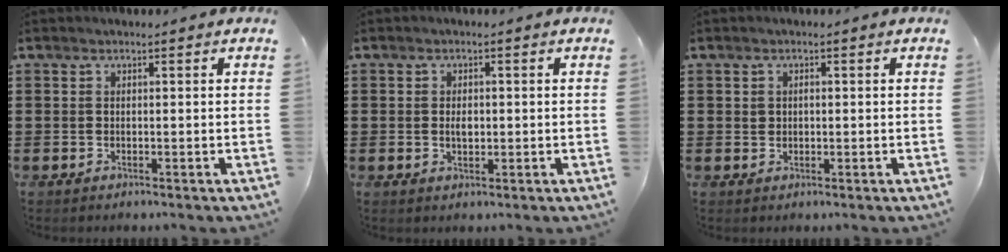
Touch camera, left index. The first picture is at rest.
{"total": 1.8, "force": [0.1, 0.9, 1.5], "torque": [-0.031, 0.005, 0.000]}
{"total": 0.9, "force": [0.3, 0.7, 0.5], "torque": [-0.013, 0.004, 0.006]}